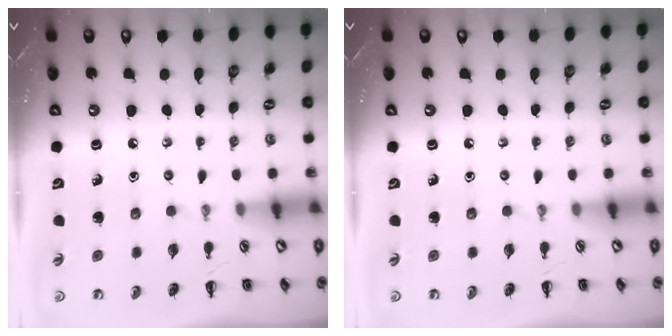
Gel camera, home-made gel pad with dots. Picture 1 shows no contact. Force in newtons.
{"total": 0.0}